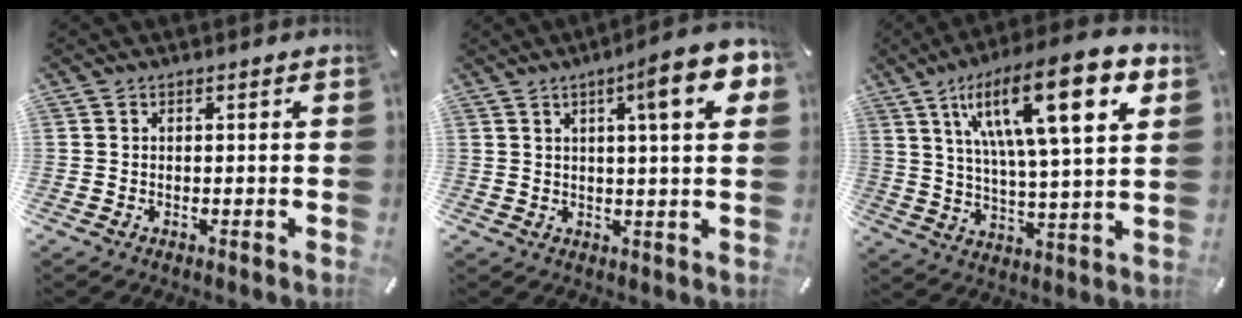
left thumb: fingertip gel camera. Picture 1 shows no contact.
{"total": 12.5, "force": [5.0, 2.2, 11.3], "torque": [-0.159, -0.017, 0.071]}
{"total": 19.9, "force": [10.1, 5.3, 16.3], "torque": [-0.270, -0.040, 0.152]}